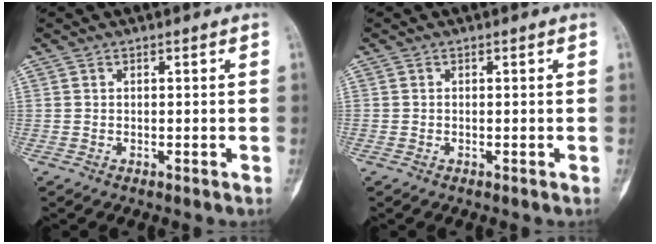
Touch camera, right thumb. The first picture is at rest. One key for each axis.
{"total": 0.0}